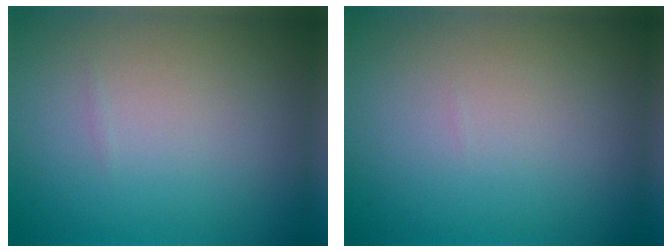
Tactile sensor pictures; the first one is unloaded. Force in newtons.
{"total": 0.0}